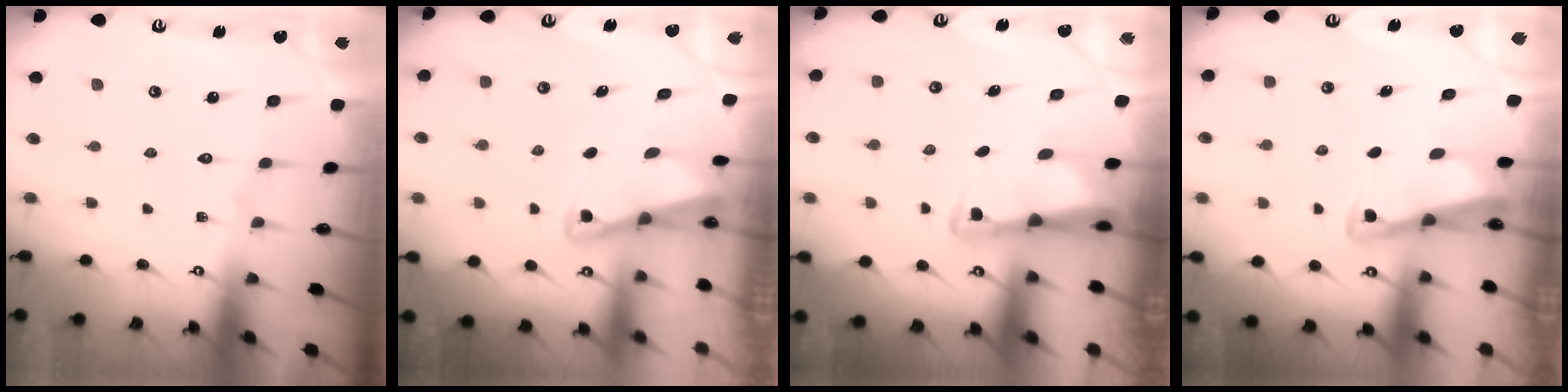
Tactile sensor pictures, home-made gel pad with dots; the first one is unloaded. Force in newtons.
{"total": 2.0, "press": 2.0, "slide": 0.3}
{"total": 2.9, "press": 2.9, "slide": 0.6}
{"total": 2.5, "press": 2.5, "slide": 0.2}